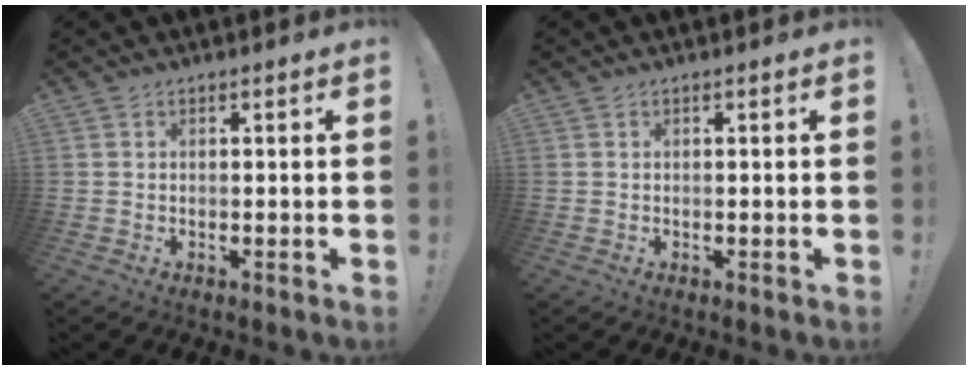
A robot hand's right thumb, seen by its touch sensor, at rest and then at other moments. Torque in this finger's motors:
{"motor_torque": [-0.03, 0.03, -0.09, 0.09, 0.00]}